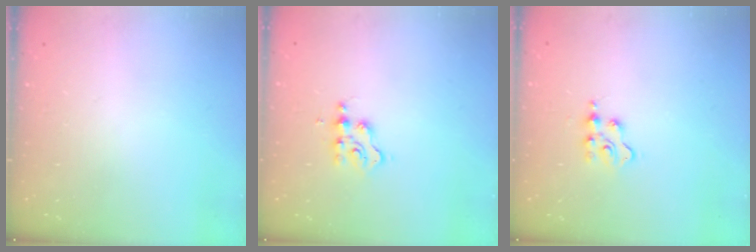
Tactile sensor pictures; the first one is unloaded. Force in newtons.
{"total": 2.7, "press": 2.7, "slide": 0.4}
{"total": 3.0, "press": 3.0, "slide": 0.4}